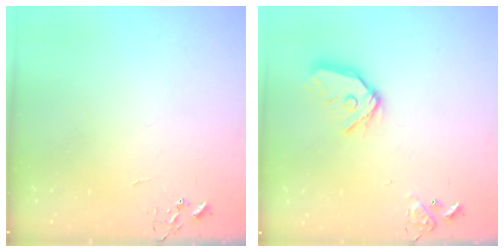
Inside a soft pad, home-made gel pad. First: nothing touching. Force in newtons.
{"total": 13.7, "press": 13.6, "slide": 1.7}